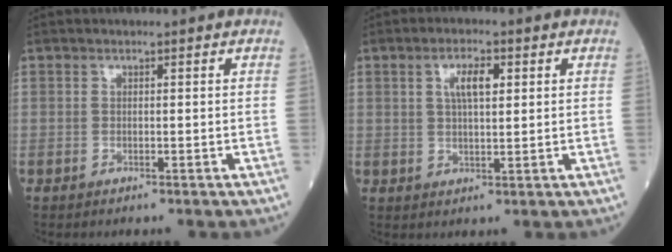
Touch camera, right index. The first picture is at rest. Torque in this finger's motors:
{"motor_torque": [0.43, 0.35, 0.07, 0.06]}